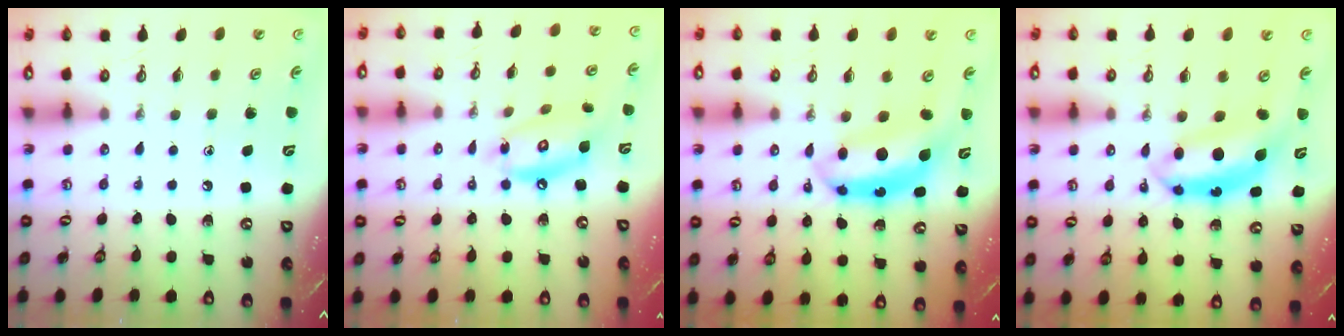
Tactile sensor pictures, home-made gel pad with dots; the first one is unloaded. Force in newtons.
{"total": 12.8, "press": 12.8, "slide": 1.1}
{"total": 7.6, "press": 7.6, "slide": 0.8}
{"total": 7.0, "press": 7.0, "slide": 0.7}